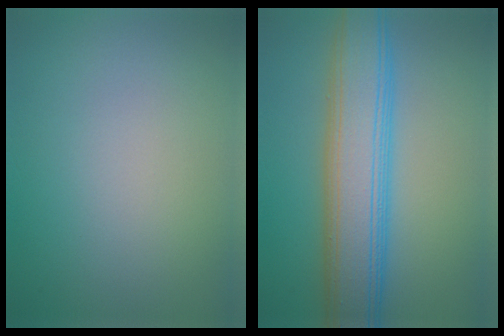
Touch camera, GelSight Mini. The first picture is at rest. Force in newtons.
{"total": 8.2, "press": 8.2, "slide": 0.1}